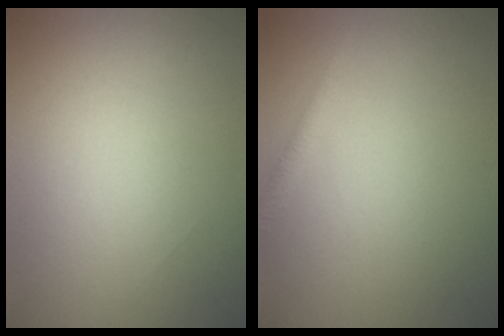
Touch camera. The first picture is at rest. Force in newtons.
{"total": 1.2, "press": 1.2, "slide": 0.0}